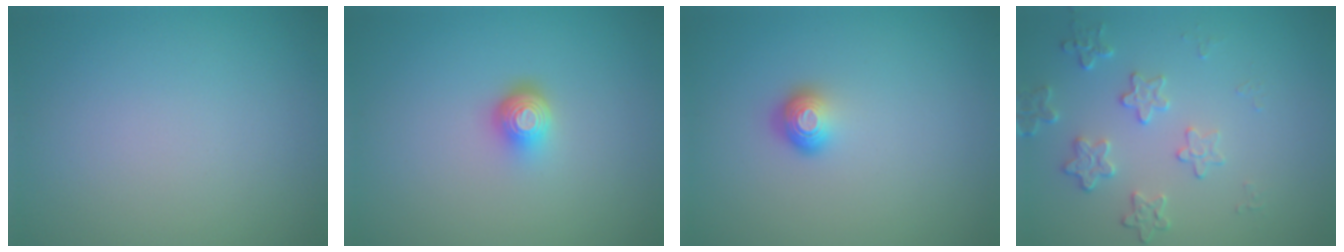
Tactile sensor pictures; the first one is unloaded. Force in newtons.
{"total": 2.2, "press": 1.4, "slide": 1.7}
{"total": 1.9, "press": 1.3, "slide": 1.4}
{"total": 2.6, "press": 2.0, "slide": 1.7}